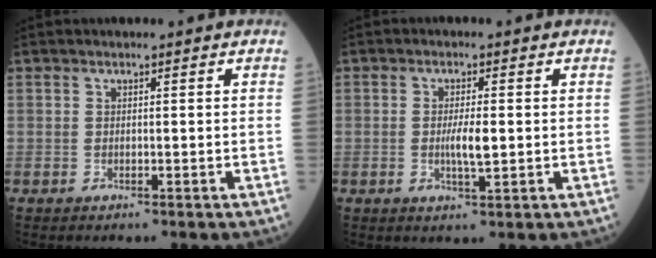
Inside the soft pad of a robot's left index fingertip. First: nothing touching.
{"total": 3.4, "force": [-0.1, 0.5, 3.4], "torque": [-0.066, -0.004, -0.001]}